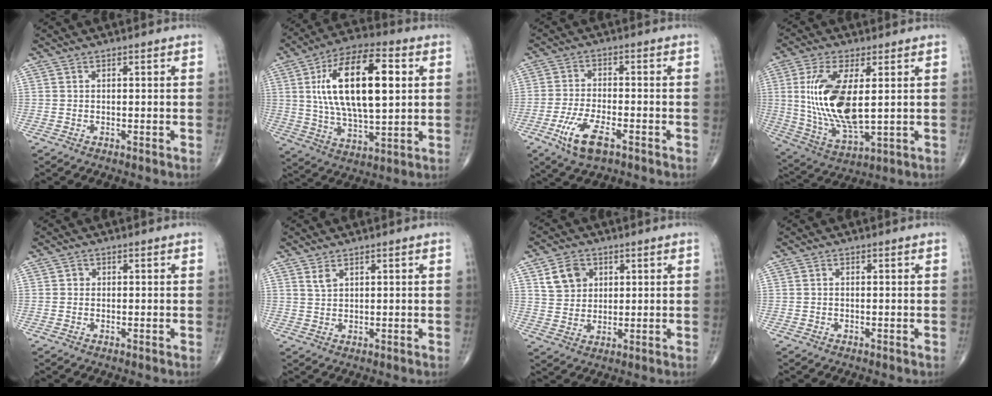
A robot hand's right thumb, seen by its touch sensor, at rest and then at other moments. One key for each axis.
{"total": 21.5, "fx": 4.5, "fy": 9.4, "fz": 18.8, "tx": -0.319, "ty": 0.001, "tz": 0.074}
{"total": 8.2, "fx": -4.2, "fy": 3.1, "fz": 6.3, "tx": -0.132, "ty": 0.009, "tz": -0.073}
{"total": 16.4, "fx": 2.1, "fy": 6.8, "fz": 14.8, "tx": -0.302, "ty": -0.020, "tz": 0.053}
{"total": 0.8, "fx": 0.0, "fy": 0.8, "fz": 0.2, "tx": 0.002, "ty": 0.002, "tz": -0.001}
{"total": 1.9, "fx": 1.2, "fy": 0.9, "fz": 1.1, "tx": -0.020, "ty": -0.004, "tz": 0.030}
{"total": 6.9, "fx": 2.7, "fy": 5.6, "fz": 3.1, "tx": -0.032, "ty": -0.011, "tz": 0.052}
{"total": 0.0}